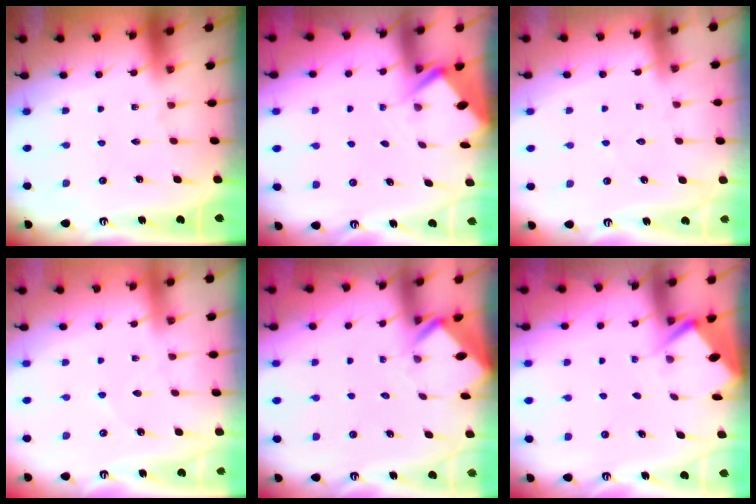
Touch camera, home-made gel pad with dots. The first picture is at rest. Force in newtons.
{"total": 2.9, "press": 2.8, "slide": 0.3}
{"total": 3.7, "press": 3.6, "slide": 0.5}
{"total": 2.0, "press": 2.0, "slide": 0.2}
{"total": 2.8, "press": 2.8, "slide": 0.2}
{"total": 2.9, "press": 2.8, "slide": 0.3}